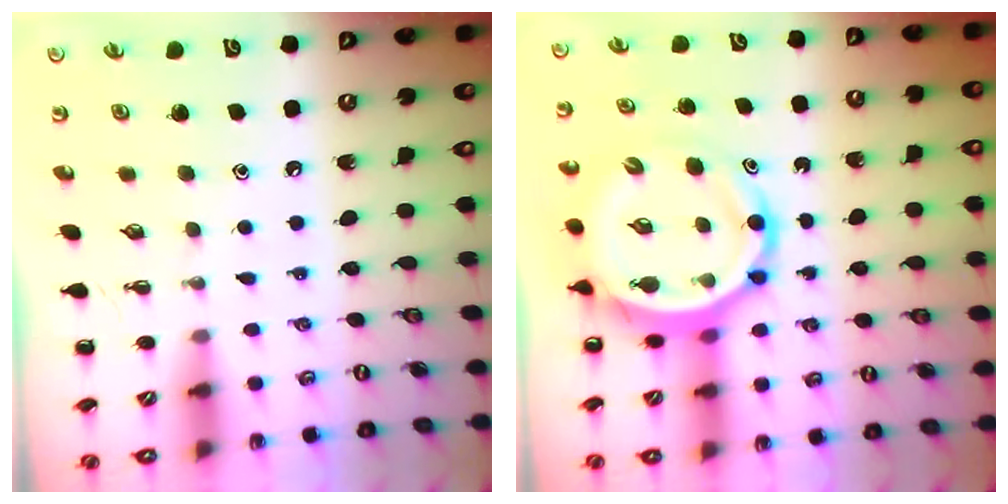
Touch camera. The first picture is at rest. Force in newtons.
{"total": 10.3, "press": 9.9, "slide": 2.8}